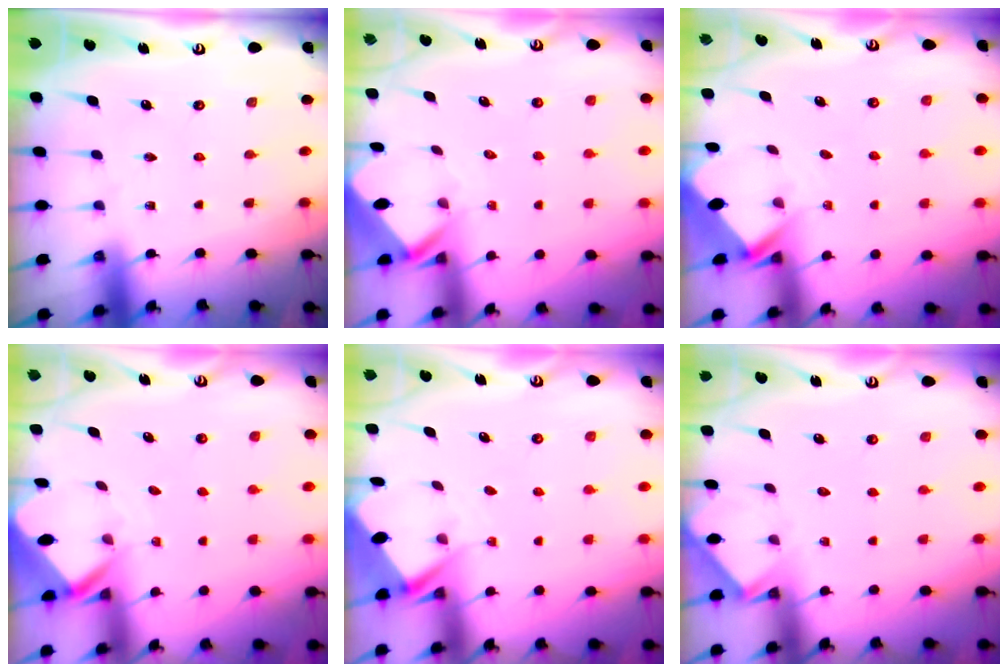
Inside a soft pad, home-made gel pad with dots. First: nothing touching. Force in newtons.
{"total": 2.8, "press": 2.8, "slide": 0.2}
{"total": 2.7, "press": 2.7, "slide": 0.2}
{"total": 2.6, "press": 2.6, "slide": 0.2}
{"total": 2.8, "press": 2.8, "slide": 0.3}
{"total": 4.7, "press": 4.6, "slide": 0.5}